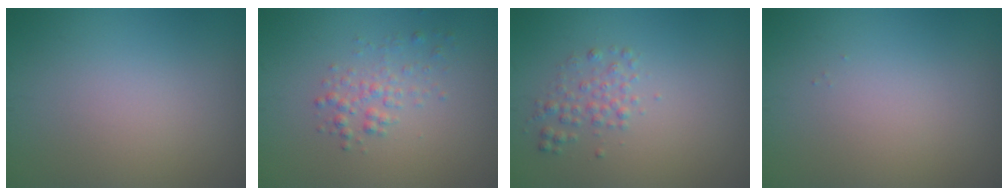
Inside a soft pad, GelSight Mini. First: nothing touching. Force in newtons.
{"total": 1.8, "press": 1.8, "slide": 0.1}
{"total": 1.6, "press": 1.6, "slide": 0.0}
{"total": 0.0}